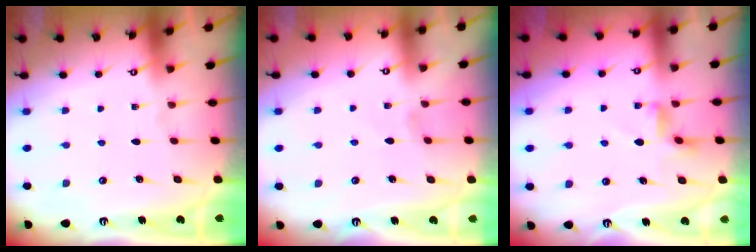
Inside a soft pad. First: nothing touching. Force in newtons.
{"total": 1.3, "press": 1.2, "slide": 0.3}
{"total": 4.0, "press": 3.9, "slide": 0.6}